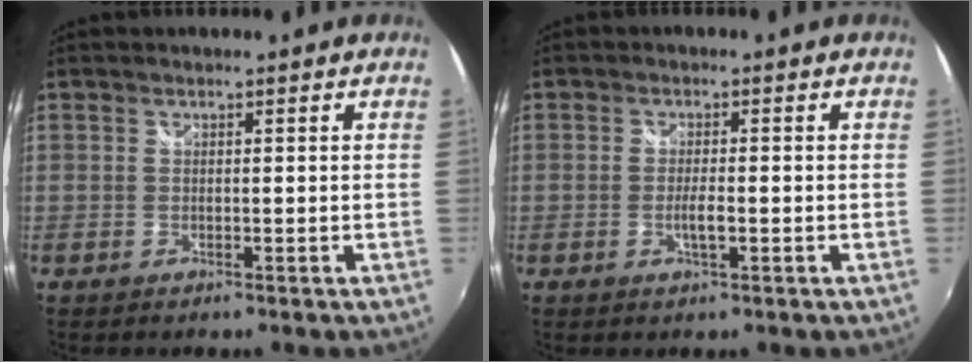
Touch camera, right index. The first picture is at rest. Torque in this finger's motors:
{"motor_torque": [0.74, -0.11, 0.32, 0.07]}